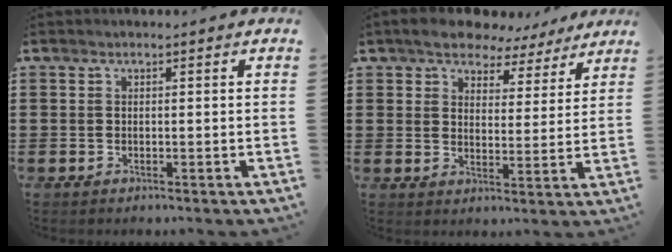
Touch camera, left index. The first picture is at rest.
{"total": 6.1, "force": [5.6, 2.2, 1.1], "torque": [-0.043, -0.018, 0.100]}